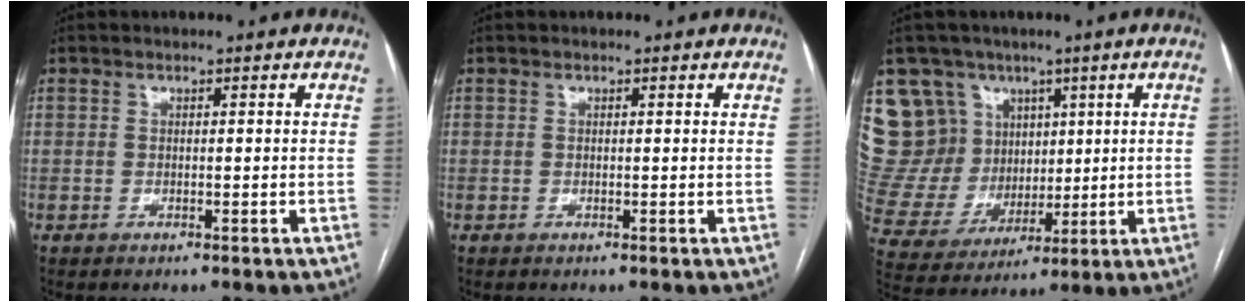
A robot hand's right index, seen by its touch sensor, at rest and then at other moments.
{"total": 0.0}
{"total": 17.6, "force": [9.0, 14.4, 4.4], "torque": [-0.121, 0.068, 0.196]}